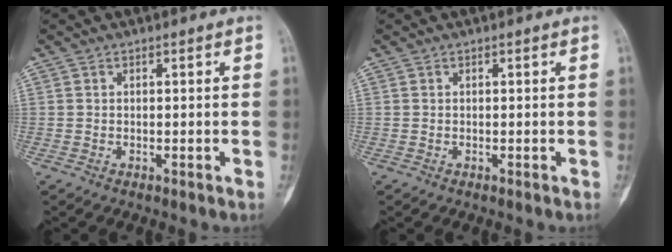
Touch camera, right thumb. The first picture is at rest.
{"total": 0.0}